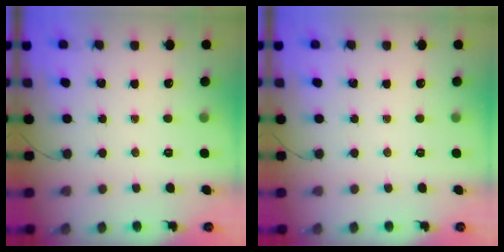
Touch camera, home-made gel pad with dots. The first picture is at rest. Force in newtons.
{"total": 0.0}